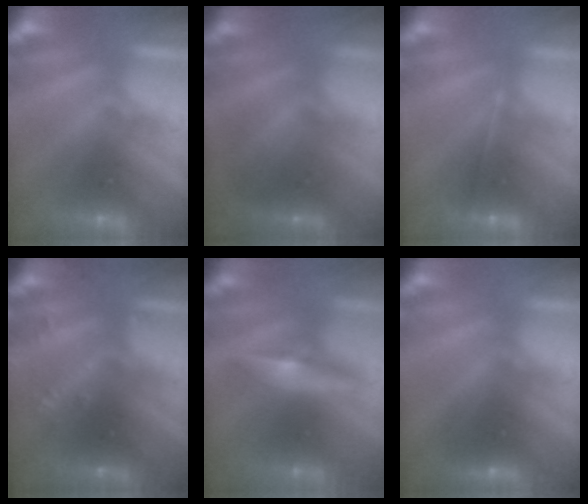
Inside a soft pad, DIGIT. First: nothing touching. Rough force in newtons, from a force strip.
{"total": 2.1}
{"total": 1.6}
{"total": 2.9}
{"total": 2.7}
{"total": 2.4}